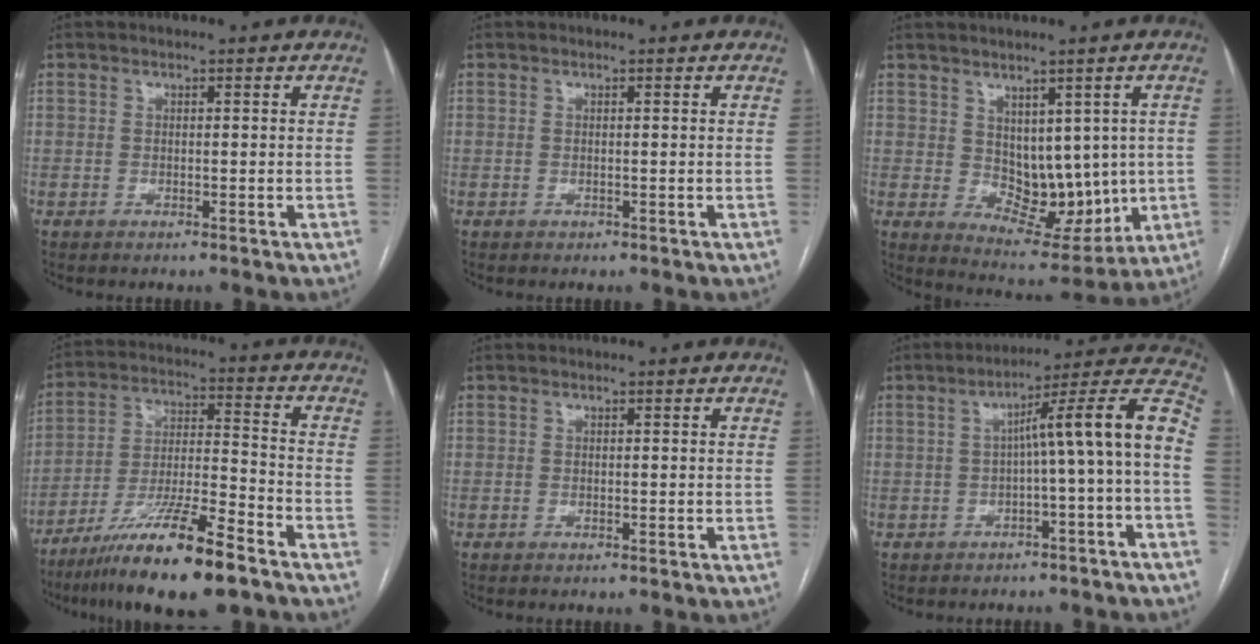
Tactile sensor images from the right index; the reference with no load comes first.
{"total": 0.0}
{"total": 9.6, "force": [1.0, 6.4, 7.2], "torque": [-0.082, 0.001, 0.041]}
{"total": 15.9, "force": [-10.9, 1.3, 11.5], "torque": [-0.214, -0.027, -0.193]}
{"total": 0.0}
{"total": 12.0, "force": [-1.2, -0.4, 11.9], "torque": [-0.156, 0.039, -0.022]}